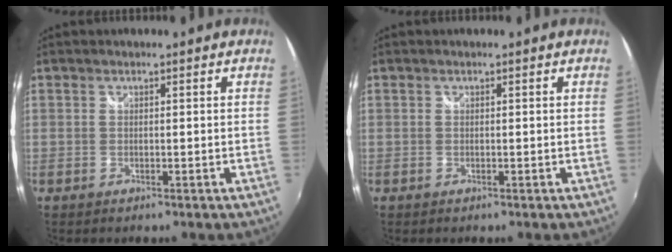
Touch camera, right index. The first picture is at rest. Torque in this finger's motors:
{"motor_torque": [0.00, 0.00, 0.00, 0.00]}